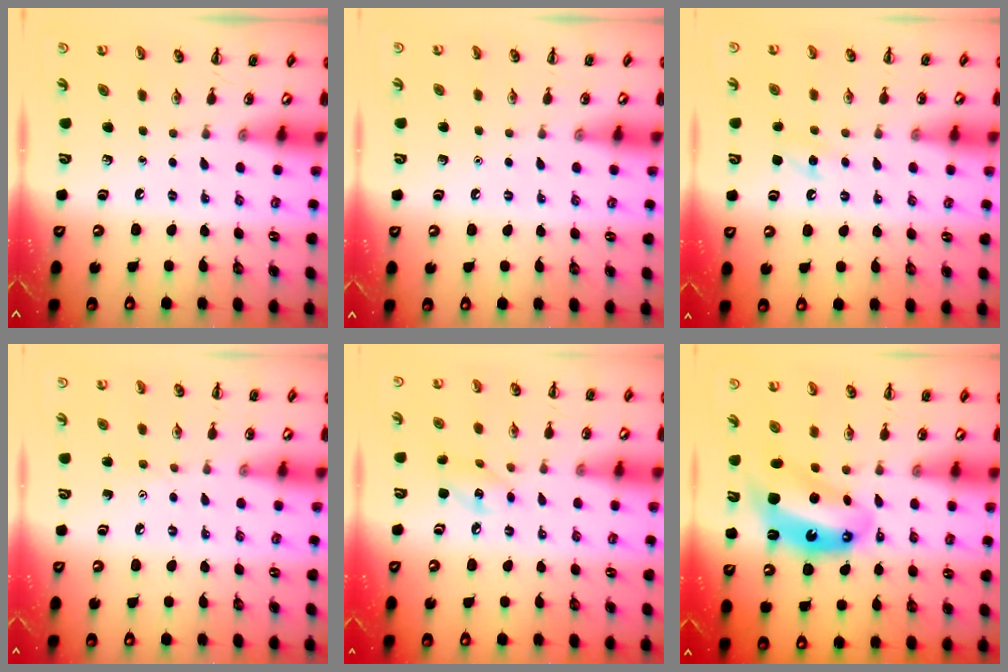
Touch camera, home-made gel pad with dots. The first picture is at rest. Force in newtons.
{"total": 1.6, "press": 1.6, "slide": 0.1}
{"total": 6.4, "press": 6.2, "slide": 1.6}
{"total": 3.9, "press": 3.8, "slide": 0.9}
{"total": 7.4, "press": 7.3, "slide": 1.0}
{"total": 9.8, "press": 9.5, "slide": 2.6}